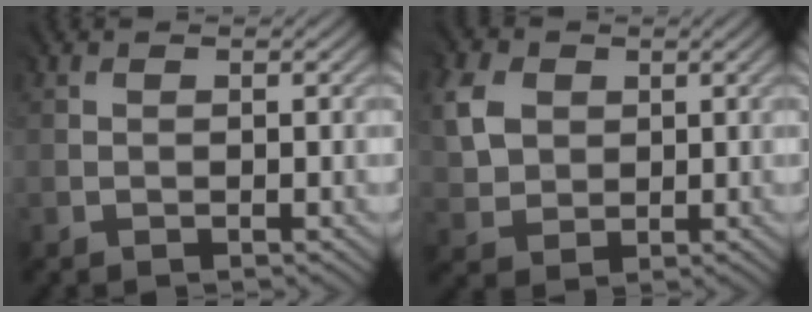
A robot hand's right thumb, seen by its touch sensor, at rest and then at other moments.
{"total": 5.0, "force": [1.6, 4.2, 2.1], "torque": [-0.078, 0.007, 0.030]}